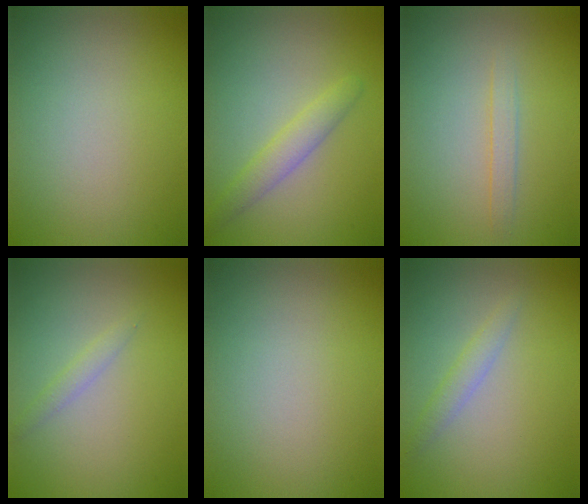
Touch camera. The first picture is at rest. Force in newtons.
{"total": 2.4, "press": 2.4, "slide": 0.2}
{"total": 1.2, "press": 1.2, "slide": 0.1}
{"total": 1.0, "press": 0.9, "slide": 0.1}
{"total": 0.0}
{"total": 1.0, "press": 1.0, "slide": 0.1}